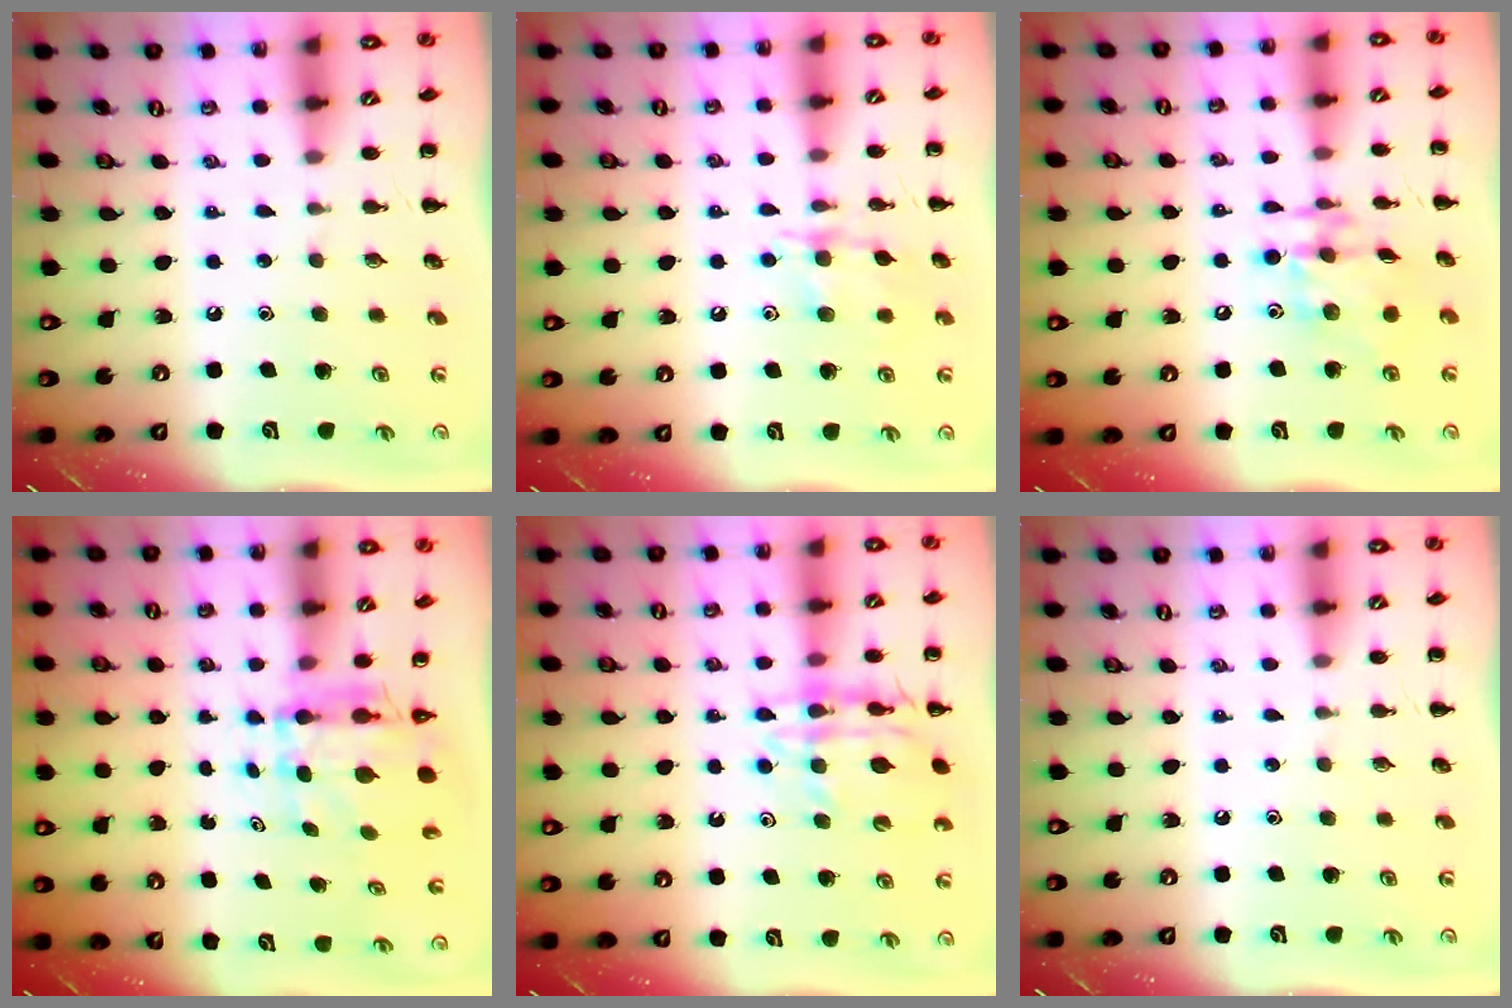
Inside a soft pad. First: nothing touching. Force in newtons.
{"total": 10.4, "press": 10.4, "slide": 0.5}
{"total": 13.4, "press": 13.3, "slide": 2.0}
{"total": 4.9, "press": 4.5, "slide": 1.9}
{"total": 14.1, "press": 13.8, "slide": 2.8}
{"total": 0.0}